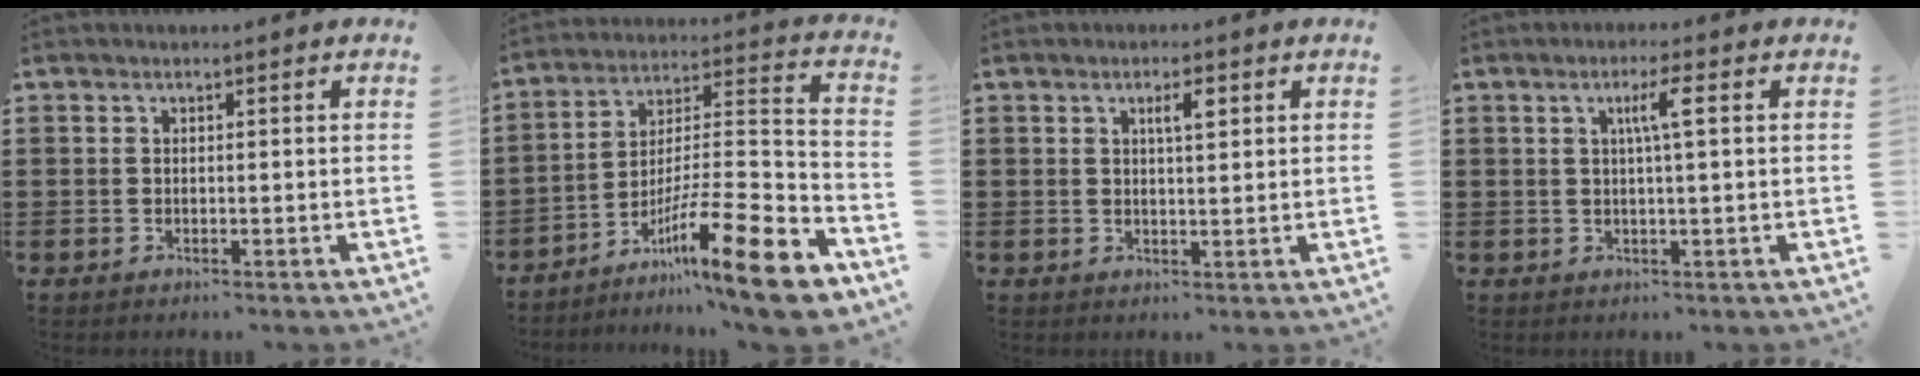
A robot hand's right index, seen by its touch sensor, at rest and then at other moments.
{"total": 15.6, "force": [-10.8, 1.3, 11.2], "torque": [-0.172, 0.026, -0.193]}
{"total": 2.6, "force": [1.0, 0.5, 2.4], "torque": [-0.040, 0.002, 0.013]}
{"total": 3.6, "force": [0.8, -0.1, 3.5], "torque": [-0.068, 0.002, 0.008]}